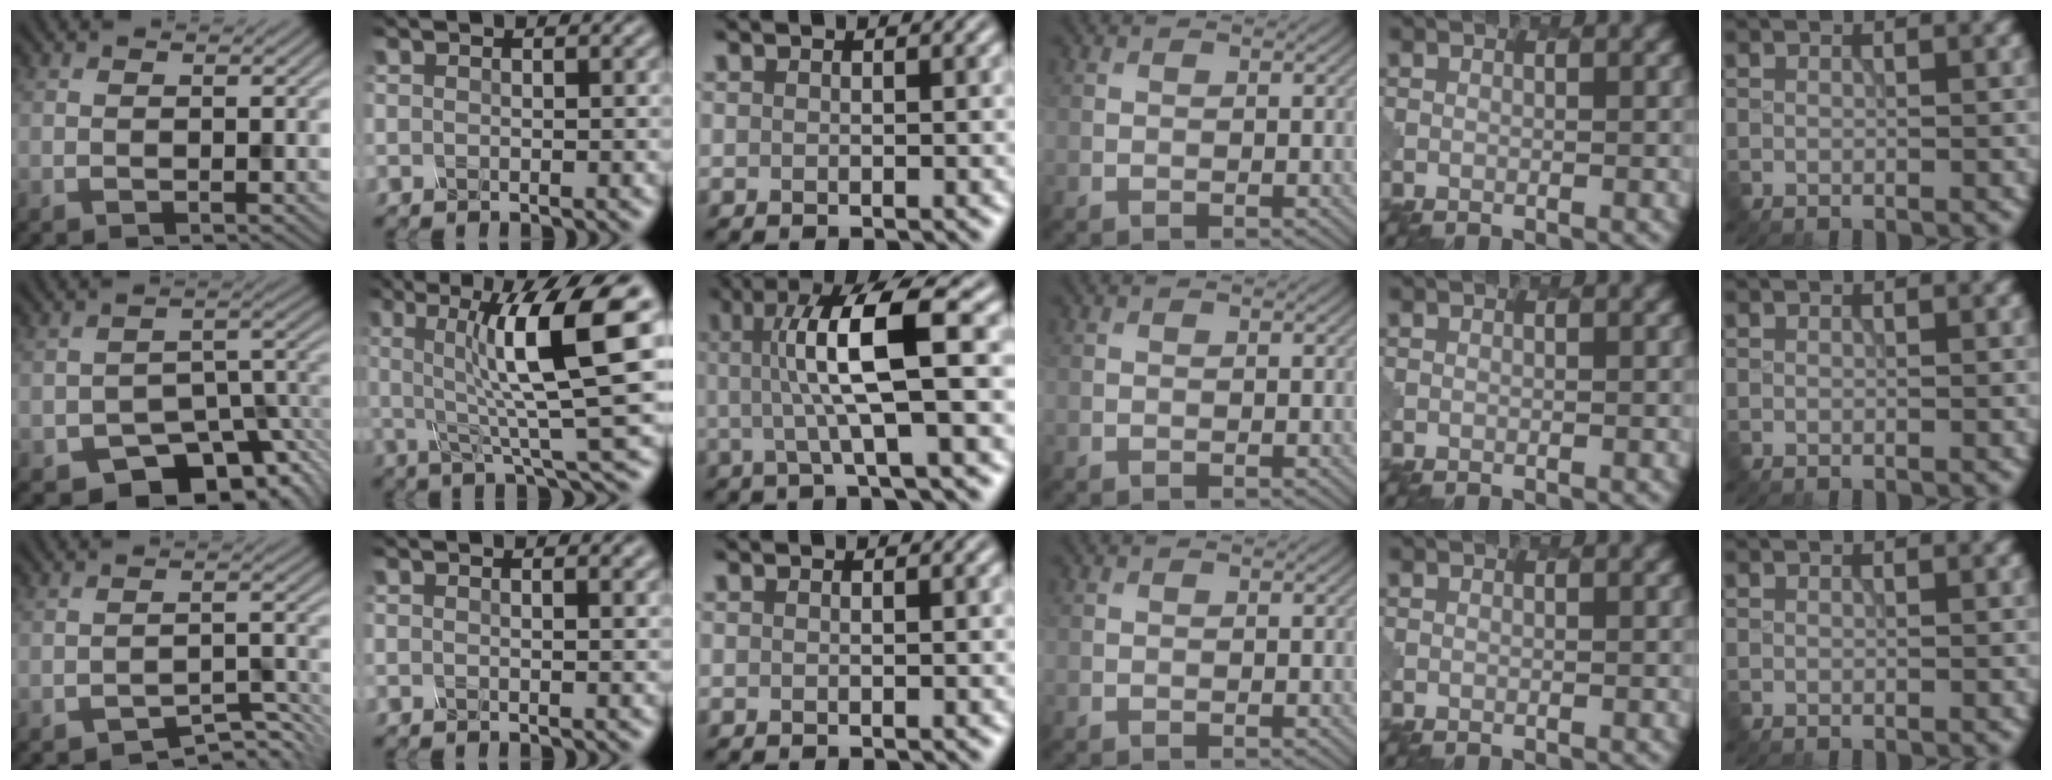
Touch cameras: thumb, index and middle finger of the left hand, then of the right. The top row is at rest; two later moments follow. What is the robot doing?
{"motion": "shake", "object": "salt shaker"}